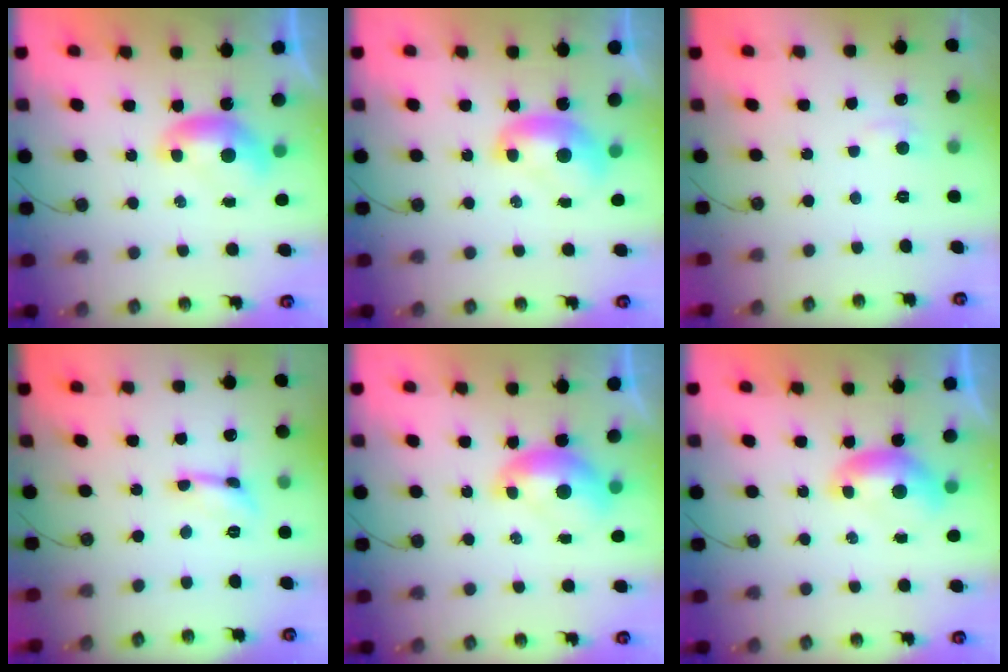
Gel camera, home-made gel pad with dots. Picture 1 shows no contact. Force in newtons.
{"total": 1.9, "press": 1.9, "slide": 0.2}
{"total": 1.8, "press": 1.6, "slide": 0.6}
{"total": 1.2, "press": 1.1, "slide": 0.3}
{"total": 1.6, "press": 1.6, "slide": 0.4}
{"total": 0.0}